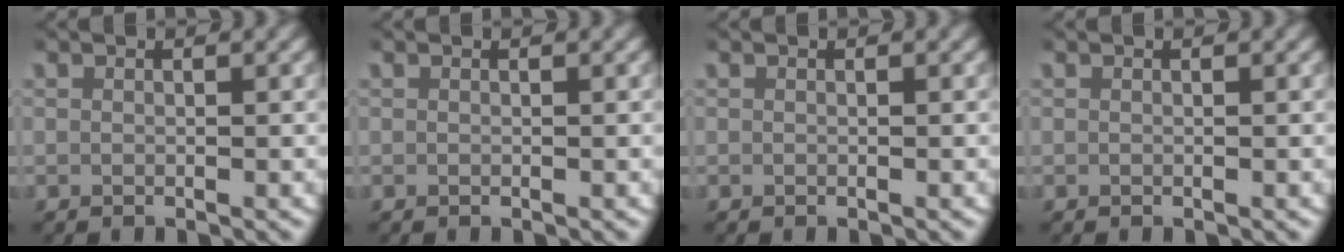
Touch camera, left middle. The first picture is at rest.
{"total": 0.0}
{"total": 0.0}
{"total": 0.0}